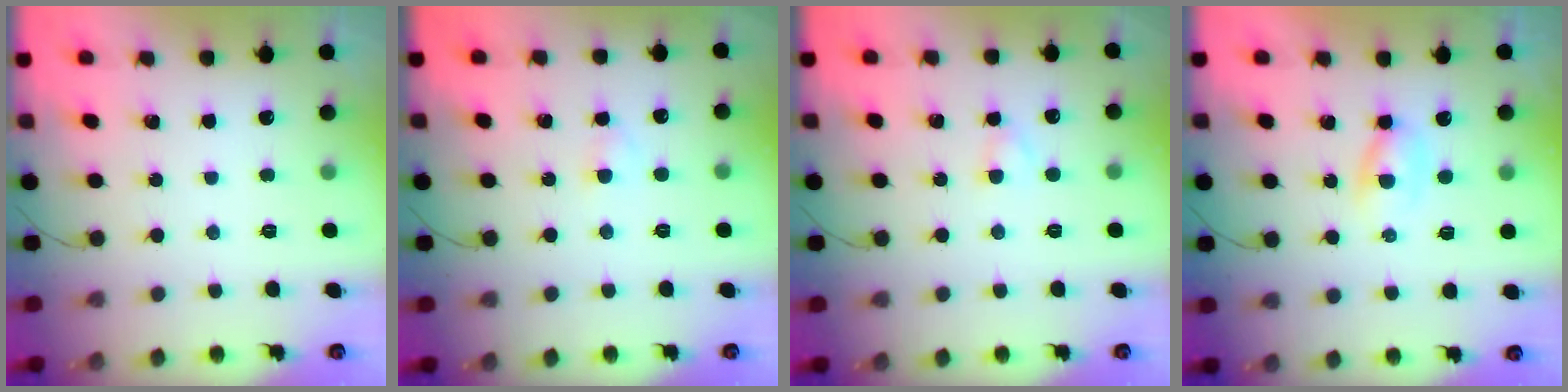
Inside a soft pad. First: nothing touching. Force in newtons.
{"total": 2.0, "press": 1.7, "slide": 1.0}
{"total": 2.7, "press": 2.5, "slide": 1.1}
{"total": 2.8, "press": 2.5, "slide": 1.1}